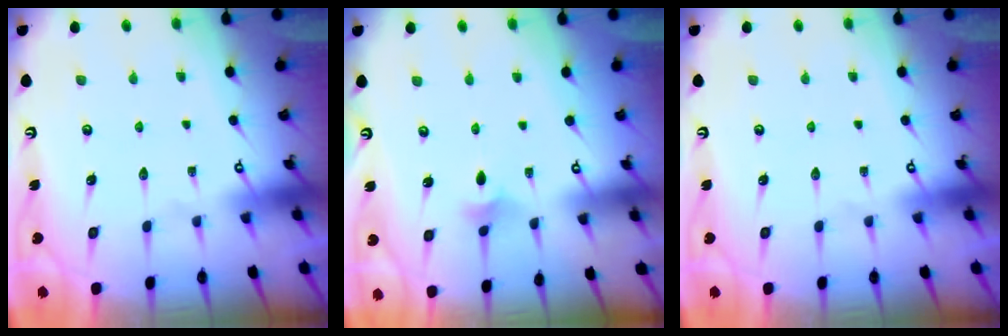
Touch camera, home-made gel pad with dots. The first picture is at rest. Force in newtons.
{"total": 2.3, "press": 2.2, "slide": 0.6}
{"total": 0.0}